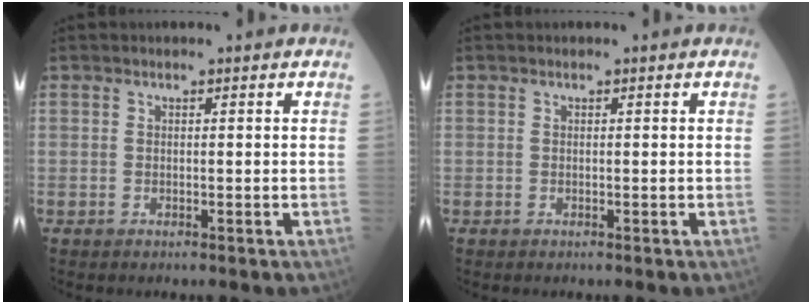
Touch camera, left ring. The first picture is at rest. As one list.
[{"total": 0.0}]